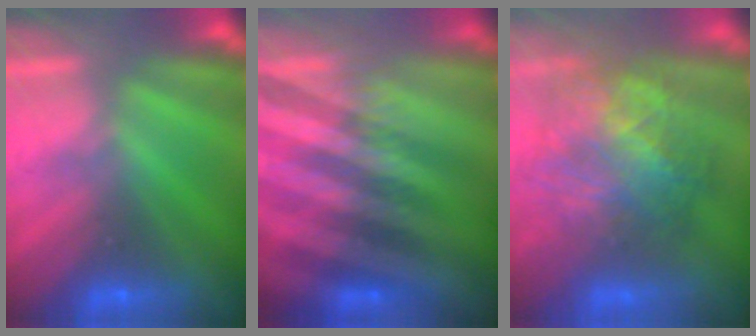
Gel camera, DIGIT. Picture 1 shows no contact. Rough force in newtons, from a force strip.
{"total": 3.6}
{"total": 7.8}